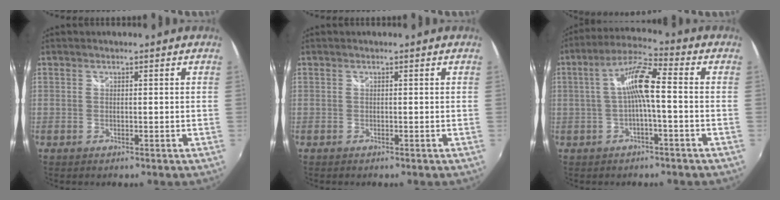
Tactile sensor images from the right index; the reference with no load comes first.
{"total": 0.0}
{"total": 7.9, "force": [-0.6, 0.9, 7.8], "torque": [-0.161, 0.020, -0.011]}